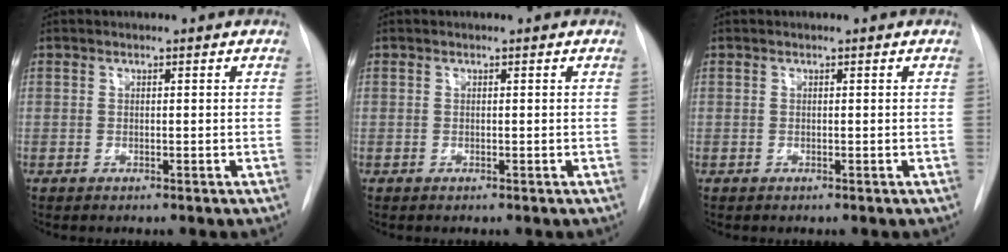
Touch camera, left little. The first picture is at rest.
{"total": 0.0}
{"total": 0.0}